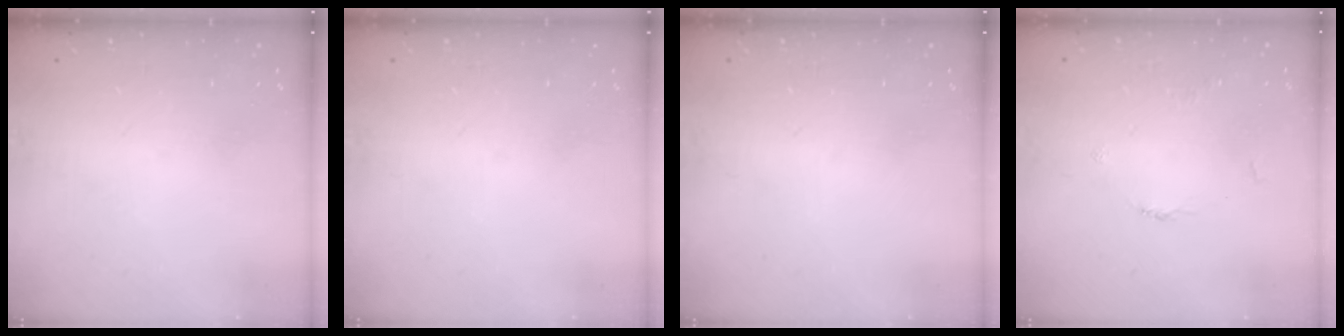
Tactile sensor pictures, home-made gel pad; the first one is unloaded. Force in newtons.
{"total": 0.0}
{"total": 0.0}
{"total": 2.6, "press": 2.6, "slide": 0.4}